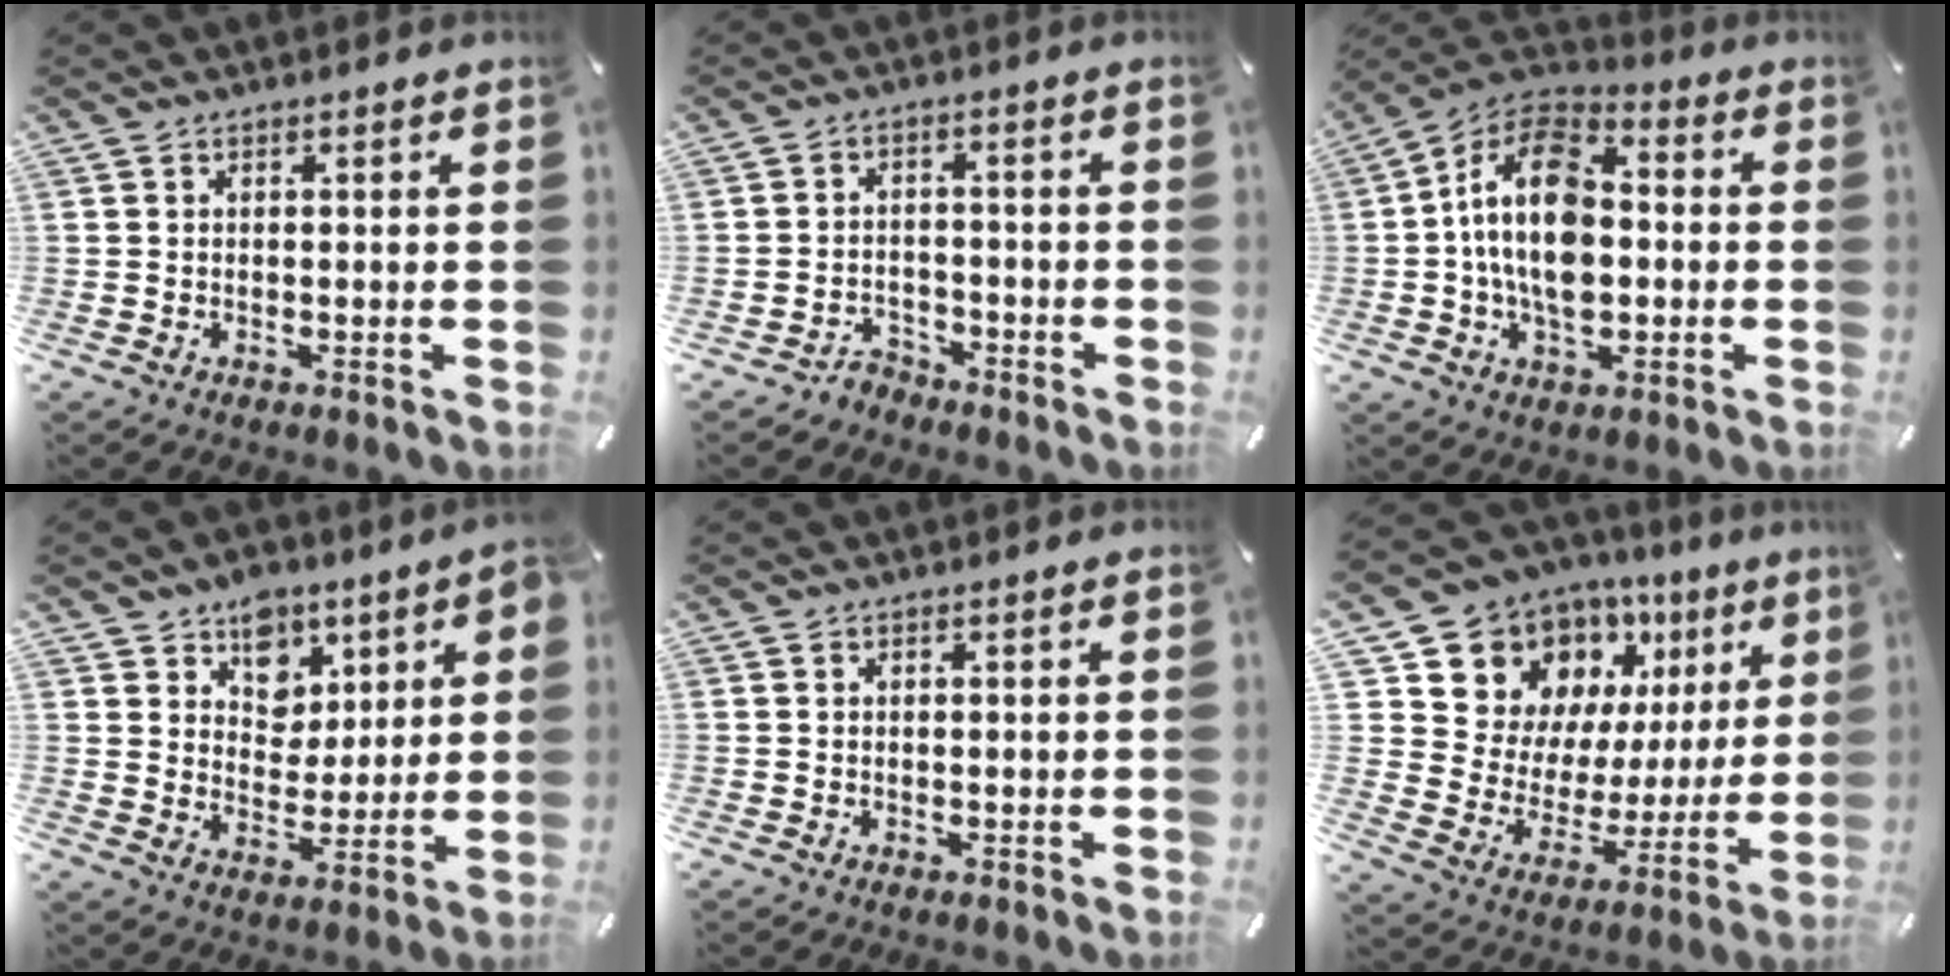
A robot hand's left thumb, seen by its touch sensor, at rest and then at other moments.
{"total": 3.7, "force": [-3.0, 2.1, 0.7], "torque": [-0.019, 0.014, -0.061]}
{"total": 16.8, "force": [-1.4, 10.7, 12.9], "torque": [-0.276, 0.009, -0.030]}
{"total": 9.5, "force": [5.4, 7.7, 1.6], "torque": [-0.023, -0.039, 0.100]}
{"total": 0.0}
{"total": 14.9, "force": [10.2, 10.3, 3.5], "torque": [-0.061, -0.097, 0.190]}